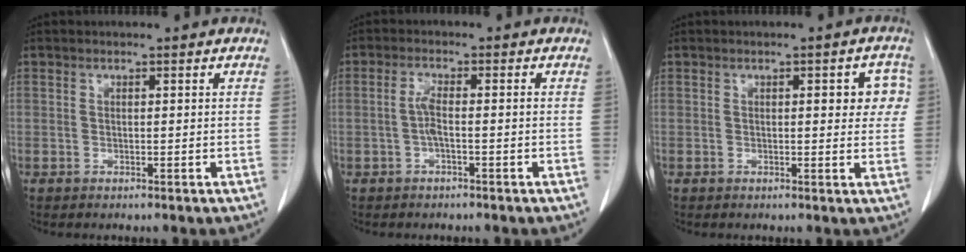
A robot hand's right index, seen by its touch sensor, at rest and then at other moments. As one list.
[{"total": 2.6, "force": [-0.6, 0.3, 2.5], "torque": [-0.051, 0.003, -0.014]}, {"total": 4.7, "force": [1.1, 1.7, 4.2], "torque": [-0.040, 0.011, 0.010]}]